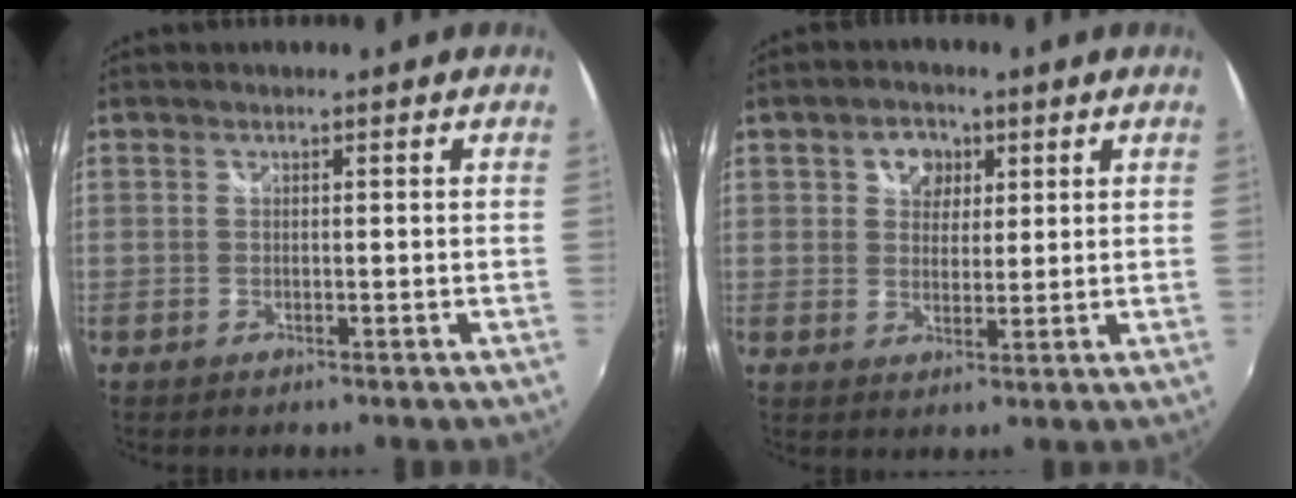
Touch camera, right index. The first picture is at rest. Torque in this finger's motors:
{"motor_torque": [0.06, 0.03, 0.05, 0.03]}